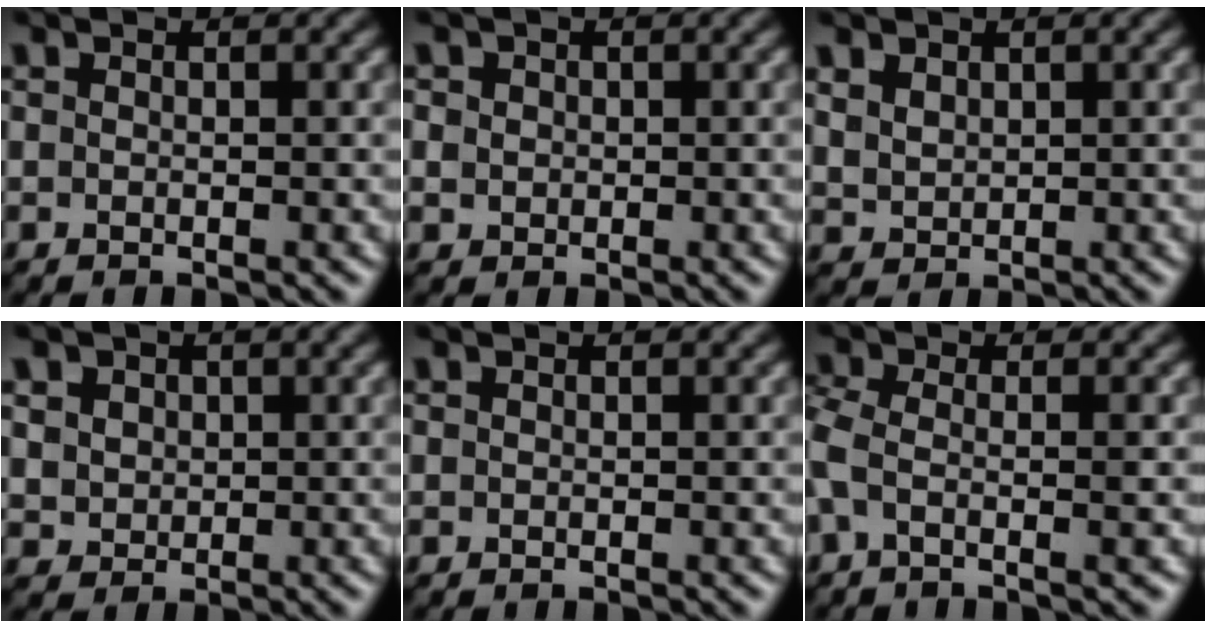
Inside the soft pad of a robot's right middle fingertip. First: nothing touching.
{"total": 2.0, "force": [1.0, 1.7, 0.5], "torque": [-0.017, 0.005, 0.016]}
{"total": 2.0, "force": [1.4, 1.3, 0.4], "torque": [-0.018, -0.001, 0.032]}
{"total": 3.8, "force": [2.0, 3.0, 1.3], "torque": [-0.050, 0.003, 0.039]}
{"total": 0.0}
{"total": 4.1, "force": [-0.6, 1.8, 3.6], "torque": [-0.072, 0.000, -0.009]}